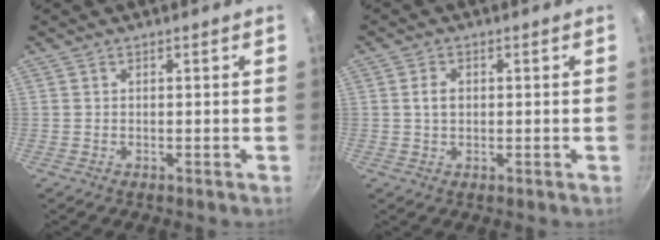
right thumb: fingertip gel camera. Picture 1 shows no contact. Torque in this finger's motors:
{"motor_torque": [-0.06, 0.32, 0.38, -0.36, 0.03]}